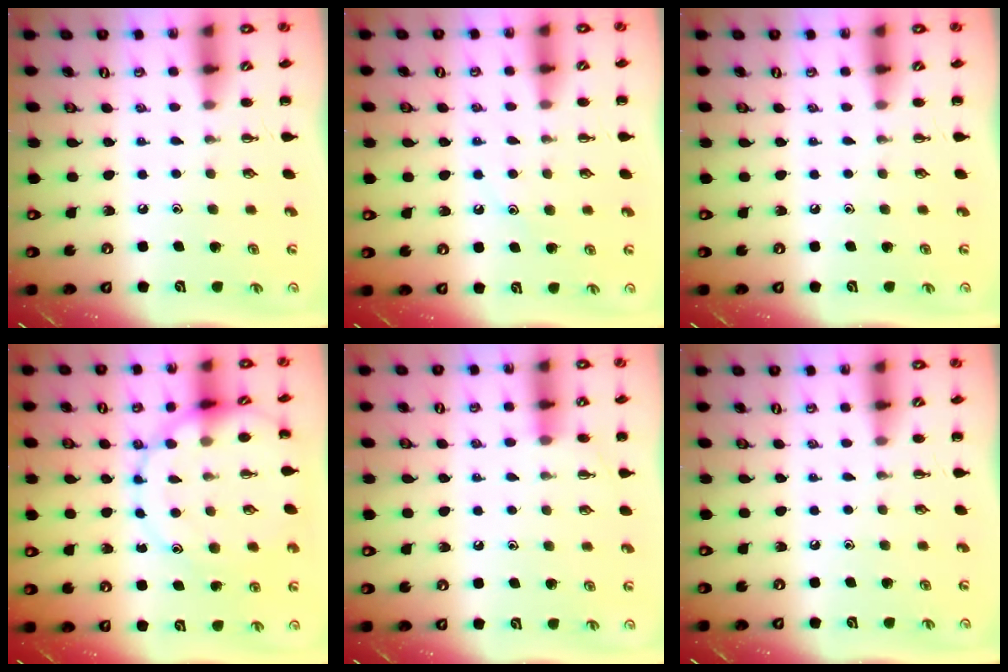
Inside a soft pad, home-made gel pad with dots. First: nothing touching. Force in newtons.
{"total": 8.9, "press": 8.8, "slide": 1.2}
{"total": 0.0}
{"total": 13.2, "press": 13.2, "slide": 0.8}
{"total": 4.2, "press": 4.0, "slide": 1.2}
{"total": 0.0}